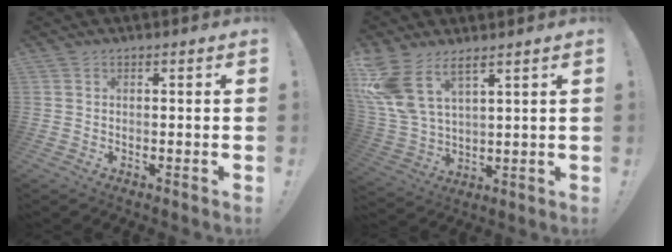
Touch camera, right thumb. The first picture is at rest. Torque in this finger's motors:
{"motor_torque": [2.23, 2.49, 1.29, 0.26, 0.18]}